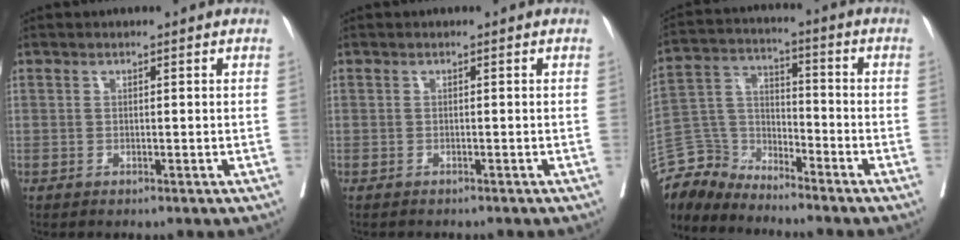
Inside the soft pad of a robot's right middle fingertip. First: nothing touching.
{"total": 2.2, "force": [-2.0, 0.4, 1.0], "torque": [-0.016, -0.002, -0.023]}
{"total": 7.8, "force": [-7.6, 1.5, -0.7], "torque": [0.011, 0.027, -0.156]}